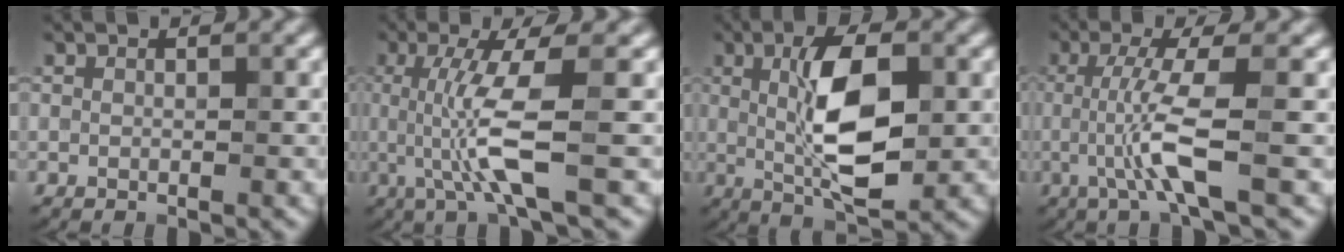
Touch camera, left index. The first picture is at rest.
{"total": 5.8, "force": [-0.2, 0.9, 5.7], "torque": [-0.122, -0.006, 0.001]}
{"total": 7.7, "force": [0.5, 2.7, 7.2], "torque": [-0.126, -0.001, 0.007]}
{"total": 4.8, "force": [-0.8, 0.6, 4.7], "torque": [-0.099, 0.000, -0.017]}